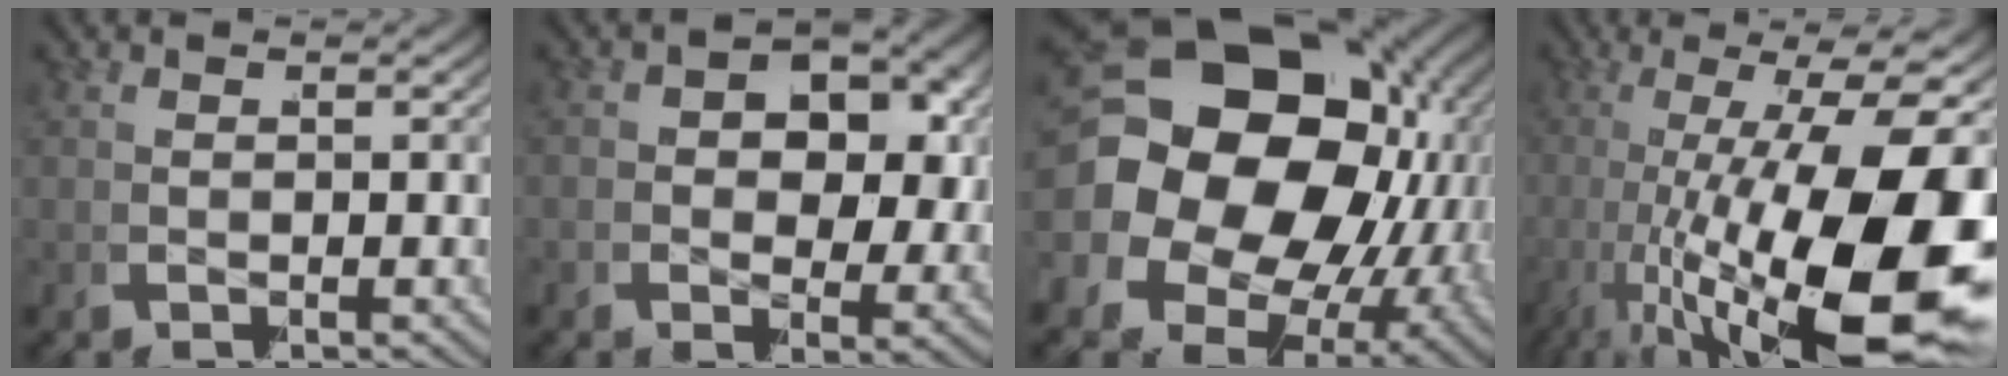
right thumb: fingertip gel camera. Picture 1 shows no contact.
{"total": 8.5, "force": [0.4, 5.4, 6.5], "torque": [-0.089, -0.009, 0.001]}
{"total": 22.7, "force": [0.9, 17.0, 15.0], "torque": [-0.312, -0.036, 0.011]}
{"total": 20.1, "force": [-3.7, 9.6, 17.3], "torque": [-0.292, -0.053, -0.017]}